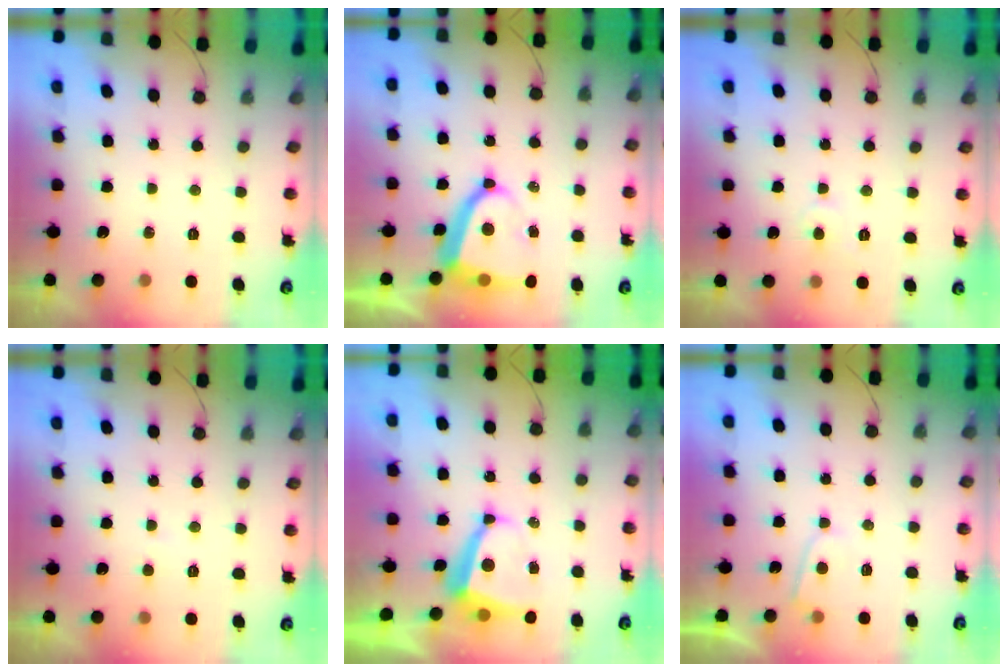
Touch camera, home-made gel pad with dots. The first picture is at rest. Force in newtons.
{"total": 10.7, "press": 10.6, "slide": 1.3}
{"total": 2.5, "press": 2.5, "slide": 0.2}
{"total": 2.1, "press": 2.1, "slide": 0.2}
{"total": 6.4, "press": 6.3, "slide": 0.9}
{"total": 3.1, "press": 3.1, "slide": 0.4}